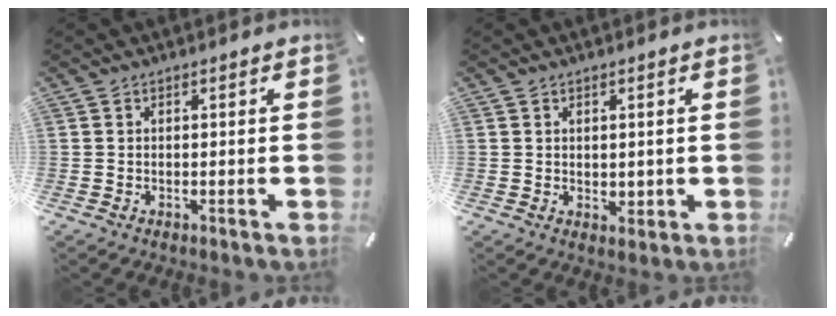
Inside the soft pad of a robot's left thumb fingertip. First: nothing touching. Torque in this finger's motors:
{"motor_torque": [-0.22, -0.21, 0.27, 0.09, 0.05]}